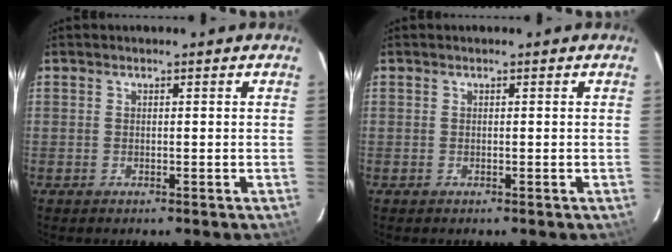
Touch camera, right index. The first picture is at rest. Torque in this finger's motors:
{"motor_torque": [0.00, 0.00, 0.00, 0.00]}